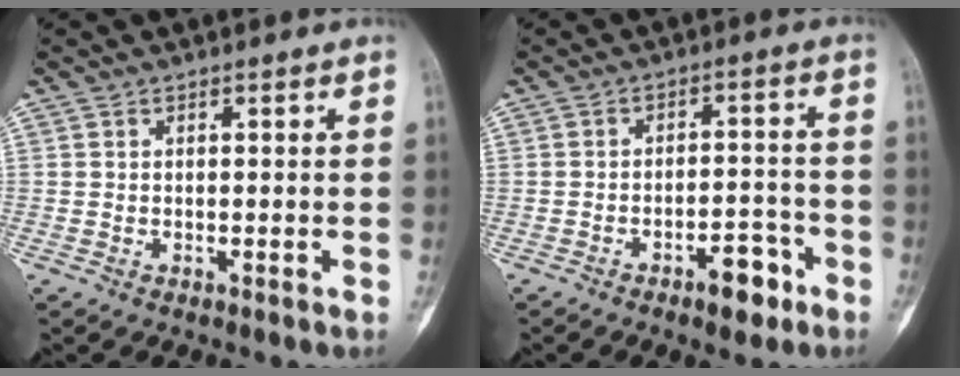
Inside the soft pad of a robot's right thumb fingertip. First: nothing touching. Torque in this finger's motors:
{"motor_torque": [0.74, 0.21, 0.29, -0.63, 0.00]}